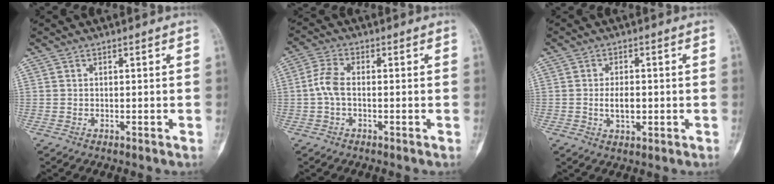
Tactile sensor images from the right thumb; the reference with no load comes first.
{"total": 4.4, "force": [-0.6, 2.2, 3.8], "torque": [-0.086, 0.011, -0.019]}
{"total": 4.0, "force": [-0.4, 2.3, 3.3], "torque": [-0.048, 0.000, -0.006]}